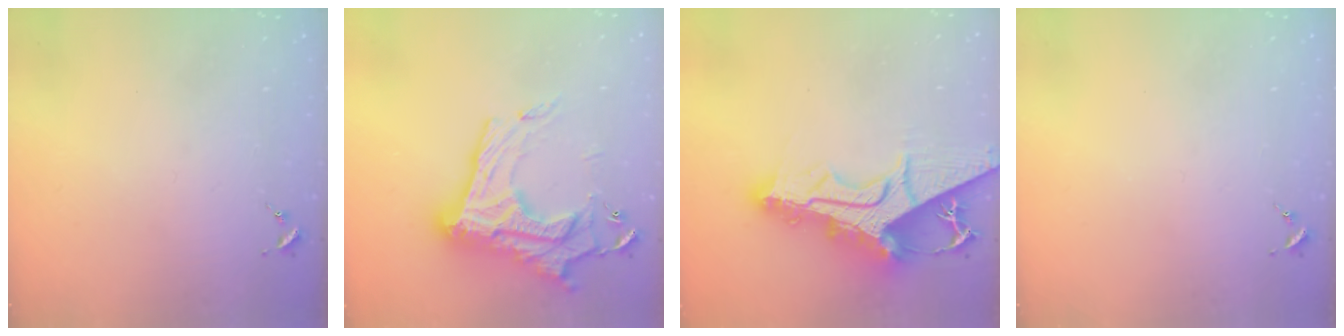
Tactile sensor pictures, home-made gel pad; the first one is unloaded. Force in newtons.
{"total": 23.0, "press": 22.9, "slide": 1.4}
{"total": 20.6, "press": 20.5, "slide": 1.6}
{"total": 0.0}